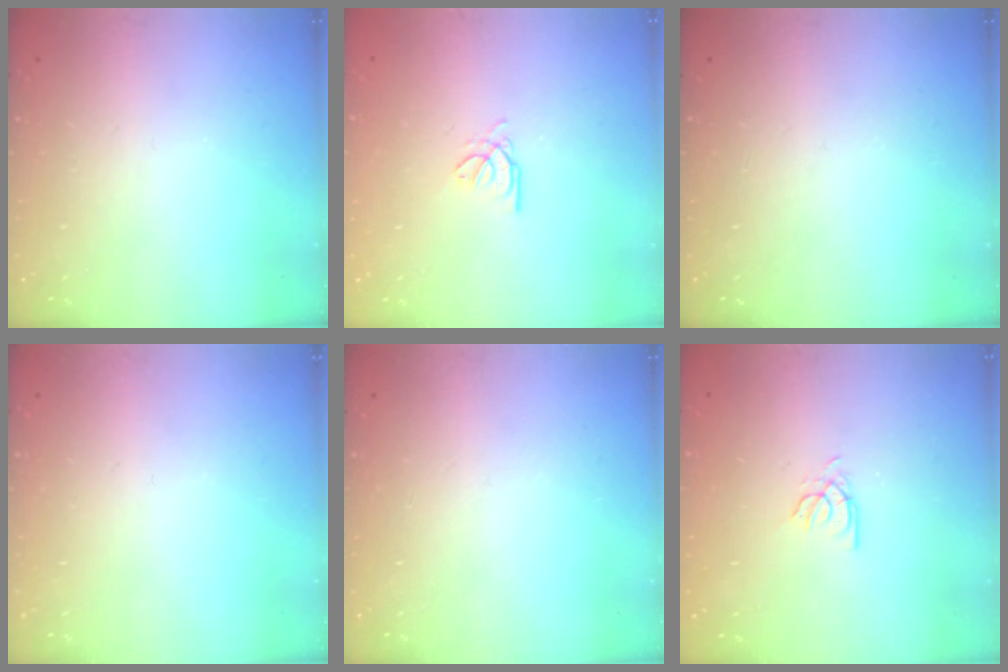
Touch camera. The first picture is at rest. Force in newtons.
{"total": 2.7, "press": 2.7, "slide": 0.4}
{"total": 0.0}
{"total": 0.0}
{"total": 0.0}
{"total": 2.7, "press": 2.7, "slide": 0.2}